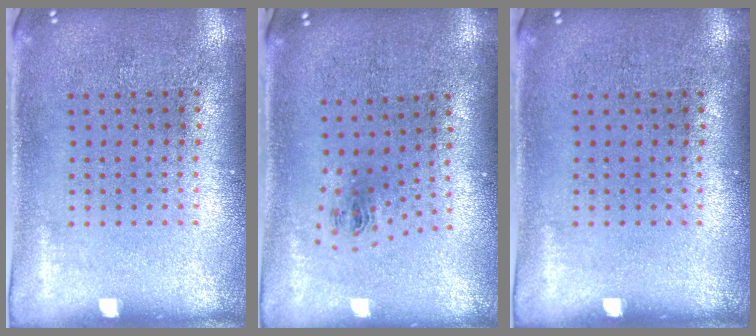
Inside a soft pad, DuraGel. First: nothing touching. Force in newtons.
{"total": 1.0, "press": 0.4, "slide": 0.9}
{"total": 0.0}